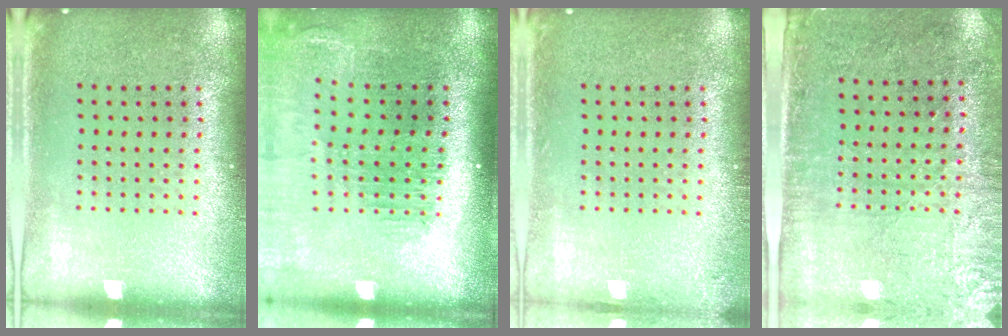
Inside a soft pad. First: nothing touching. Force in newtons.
{"total": 1.6, "press": 1.5, "slide": 0.6}
{"total": 0.9, "press": 0.9, "slide": 0.1}
{"total": 2.8, "press": 2.4, "slide": 1.4}